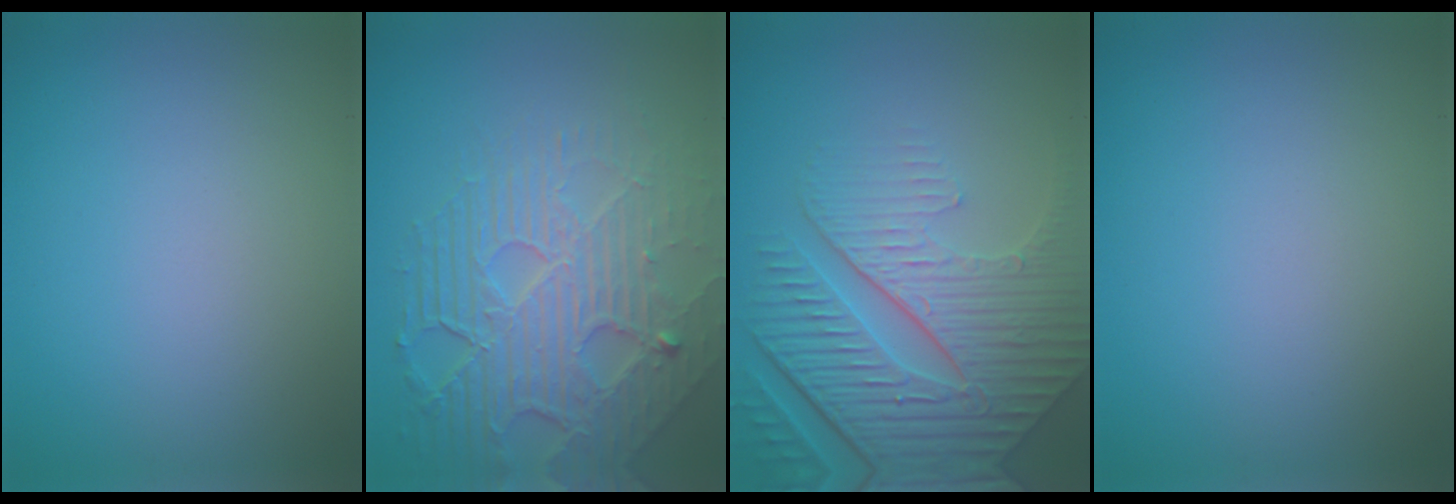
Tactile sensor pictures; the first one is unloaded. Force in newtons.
{"total": 8.0, "press": 5.5, "slide": 5.8}
{"total": 8.8, "press": 6.2, "slide": 6.2}
{"total": 0.0}